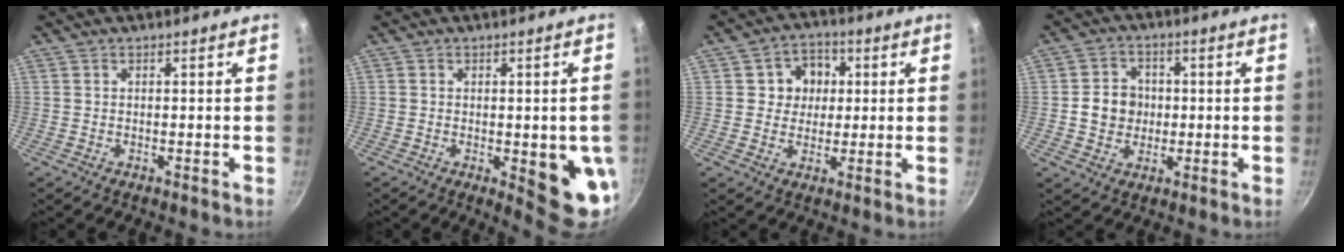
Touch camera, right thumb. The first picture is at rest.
{"total": 9.6, "force": [-1.9, 3.2, 8.9], "torque": [-0.084, -0.006, -0.017]}
{"total": 7.4, "force": [1.4, 6.6, 3.0], "torque": [-0.003, 0.006, 0.014]}
{"total": 7.3, "force": [-0.1, 6.5, 3.2], "torque": [-0.024, 0.010, -0.007]}